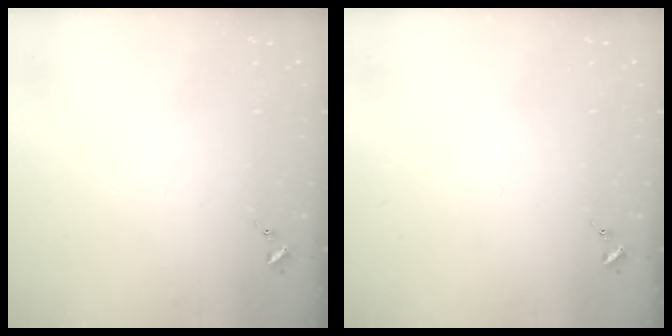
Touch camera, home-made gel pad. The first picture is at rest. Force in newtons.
{"total": 0.0}